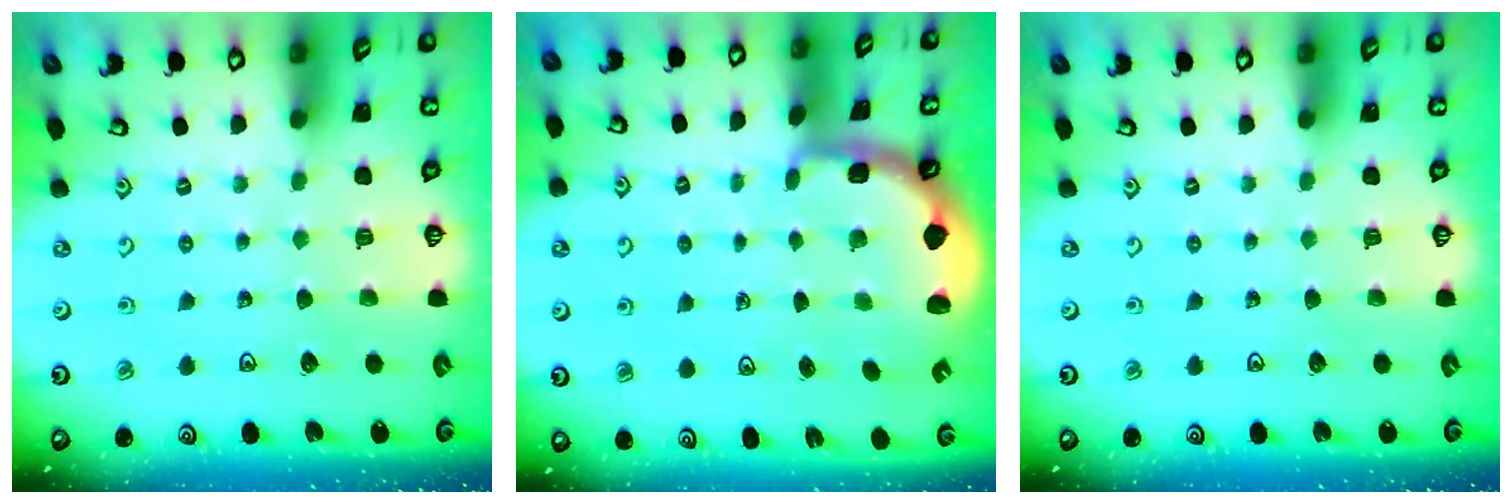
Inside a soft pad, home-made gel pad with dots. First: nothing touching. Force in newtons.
{"total": 2.3, "press": 2.0, "slide": 1.0}
{"total": 0.0}